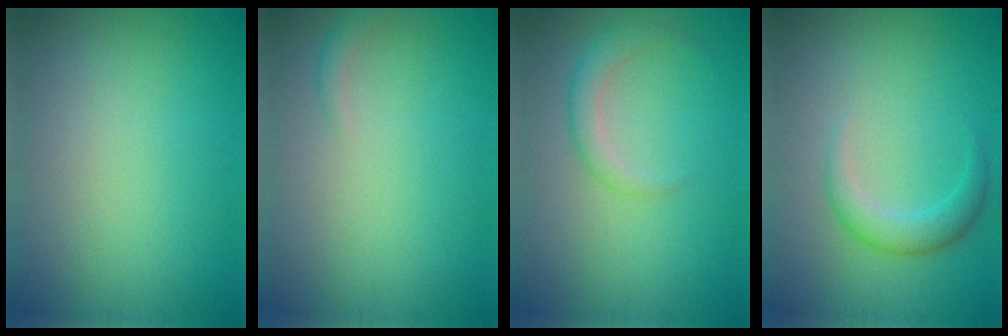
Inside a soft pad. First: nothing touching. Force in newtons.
{"total": 0.9, "press": 0.9, "slide": 0.1}
{"total": 2.3, "press": 2.2, "slide": 0.1}
{"total": 2.5, "press": 2.5, "slide": 0.1}